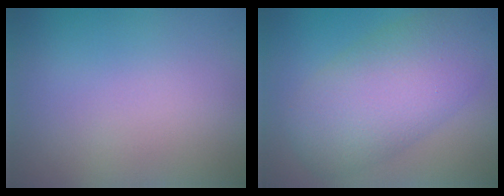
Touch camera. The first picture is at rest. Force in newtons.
{"total": 8.3, "press": 8.3, "slide": 0.4}